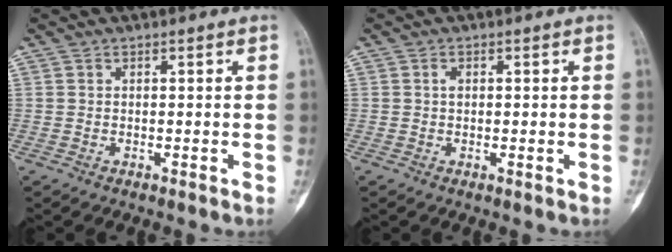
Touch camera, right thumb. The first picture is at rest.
{"total": 1.3, "force": [0.2, 0.7, 1.1], "torque": [-0.014, -0.001, 0.000]}